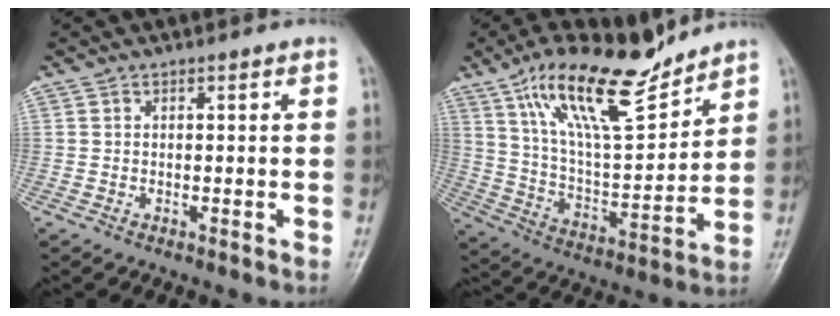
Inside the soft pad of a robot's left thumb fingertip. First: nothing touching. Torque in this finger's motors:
{"motor_torque": [0.18, 0.18, 1.45, -1.32, 0.29]}